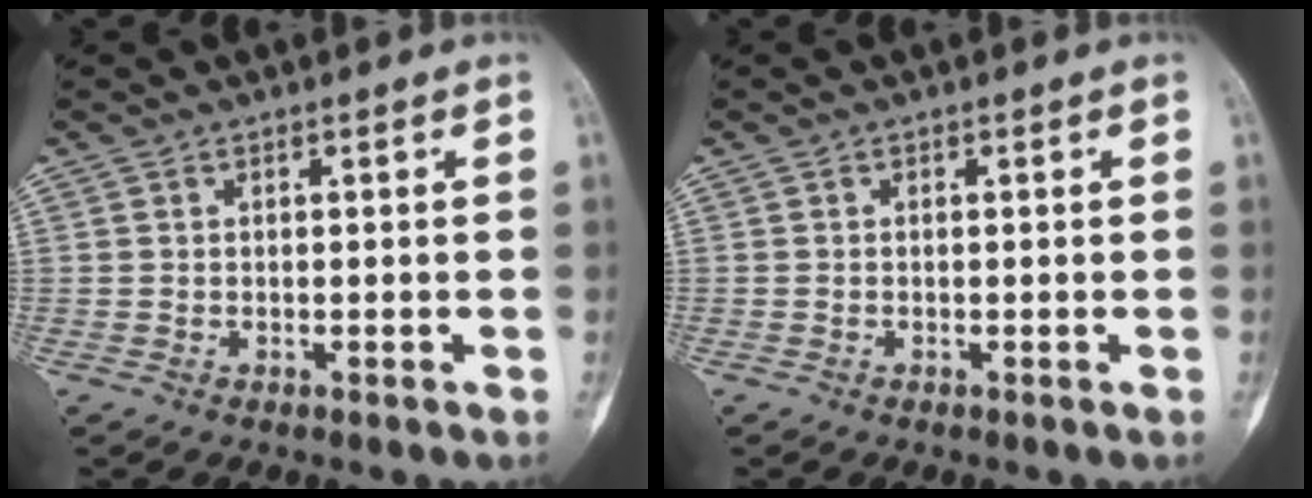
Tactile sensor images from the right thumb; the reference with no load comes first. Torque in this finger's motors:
{"motor_torque": [-0.23, -0.06, -0.28, 0.16, -0.08]}